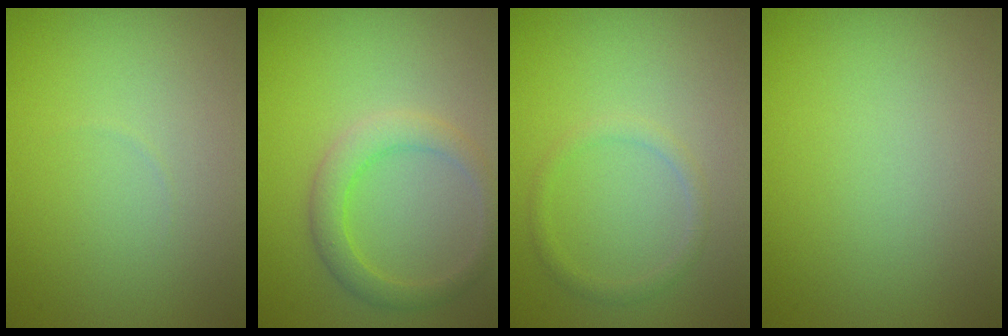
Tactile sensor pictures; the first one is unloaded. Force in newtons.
{"total": 2.9, "press": 2.9, "slide": 0.1}
{"total": 1.2, "press": 1.2, "slide": 0.0}
{"total": 0.0}